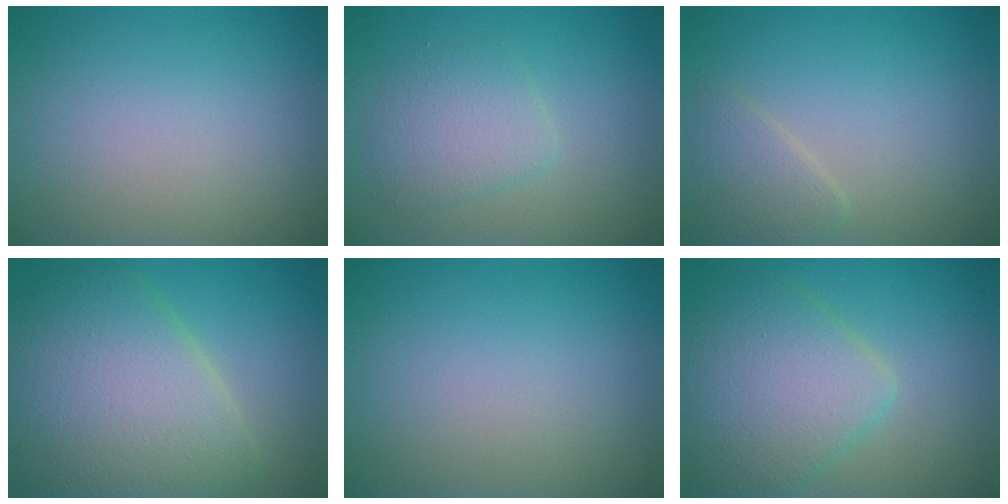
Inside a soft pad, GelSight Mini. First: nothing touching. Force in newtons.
{"total": 2.8, "press": 2.8, "slide": 0.1}
{"total": 2.0, "press": 2.0, "slide": 0.1}
{"total": 9.6, "press": 9.6, "slide": 0.5}
{"total": 0.0}
{"total": 6.3, "press": 6.2, "slide": 0.3}